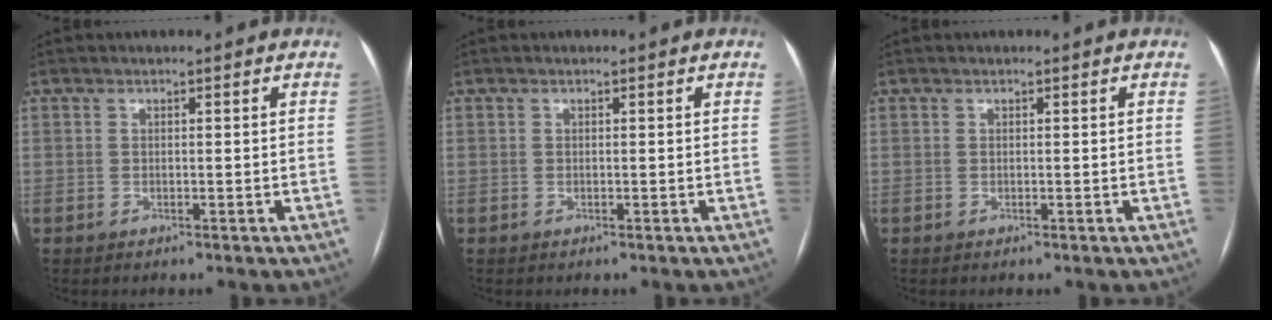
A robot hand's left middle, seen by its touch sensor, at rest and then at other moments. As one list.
[{"total": 0.0}, {"total": 0.0}]